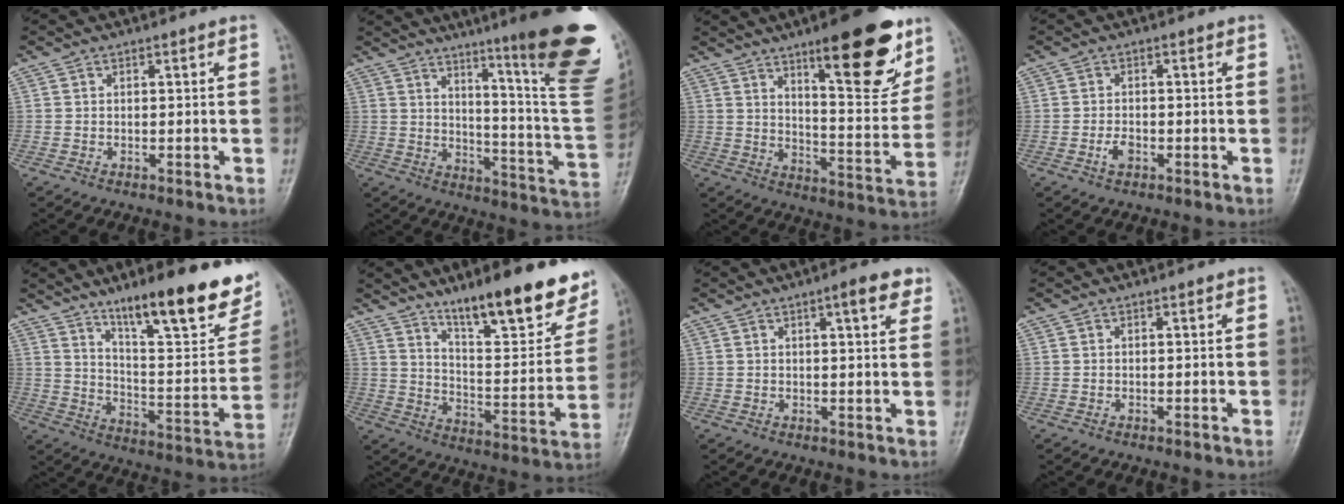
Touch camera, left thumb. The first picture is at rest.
{"total": 26.4, "force": [14.7, 3.1, 21.7], "torque": [-0.230, -0.081, 0.202]}
{"total": 19.4, "force": [11.4, 5.6, 14.7], "torque": [-0.159, -0.064, 0.171]}
{"total": 2.3, "force": [-1.0, 1.4, 1.6], "torque": [-0.028, 0.003, -0.020]}
{"total": 23.6, "force": [15.2, 5.5, 17.2], "torque": [-0.215, -0.069, 0.239]}
{"total": 20.1, "force": [13.9, 5.0, 13.6], "torque": [-0.157, -0.080, 0.221]}
{"total": 5.0, "force": [2.8, 1.2, 3.9], "torque": [-0.046, -0.009, 0.034]}
{"total": 0.0}